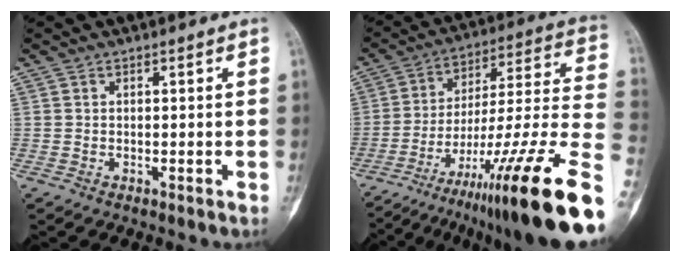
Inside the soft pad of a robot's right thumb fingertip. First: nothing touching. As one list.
[{"total": 28.7, "force": [-15.6, 3.5, 23.9], "torque": [-0.301, 0.066, -0.241]}]